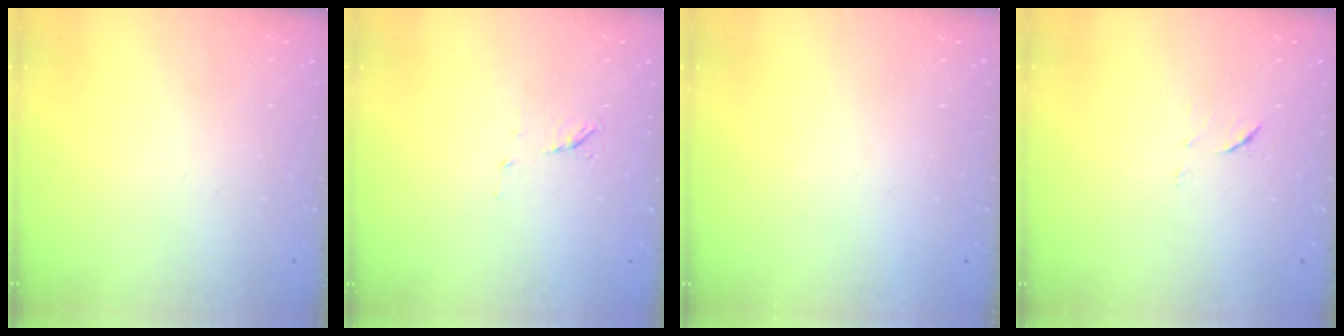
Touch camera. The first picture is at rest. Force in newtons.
{"total": 4.9, "press": 4.8, "slide": 1.3}
{"total": 1.5, "press": 1.5, "slide": 0.1}
{"total": 5.4, "press": 5.2, "slide": 1.2}